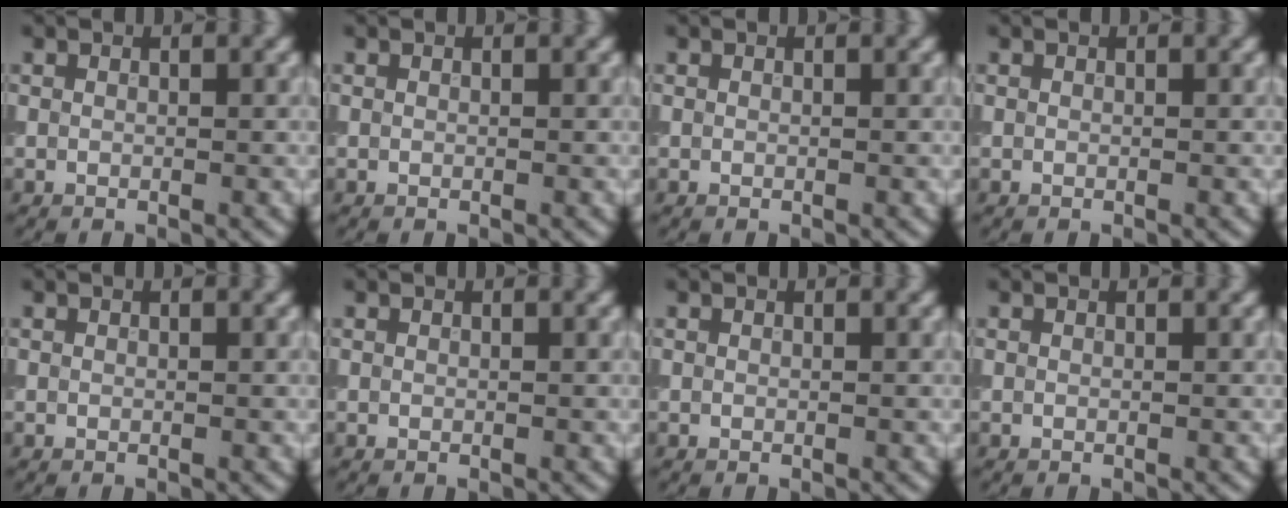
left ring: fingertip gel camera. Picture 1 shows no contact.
{"total": 0.0}
{"total": 0.0}
{"total": 0.0}
{"total": 0.0}
{"total": 0.0}
{"total": 0.0}
{"total": 0.0}